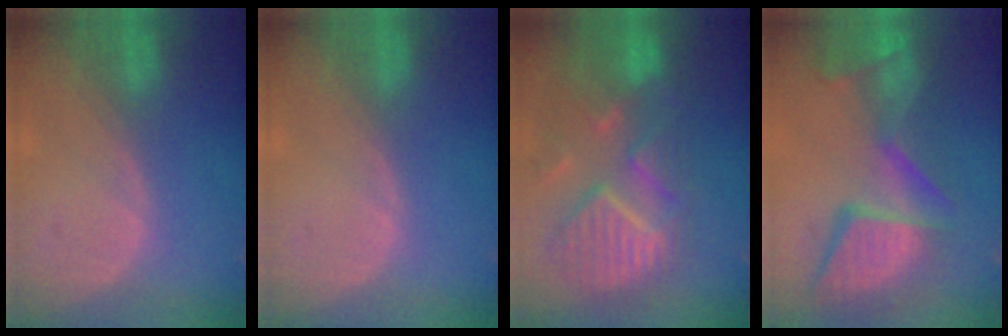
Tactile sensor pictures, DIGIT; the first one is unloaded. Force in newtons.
{"total": 0.0}
{"total": 12.1, "press": 10.5, "slide": 6.0}
{"total": 13.9, "press": 11.3, "slide": 8.1}